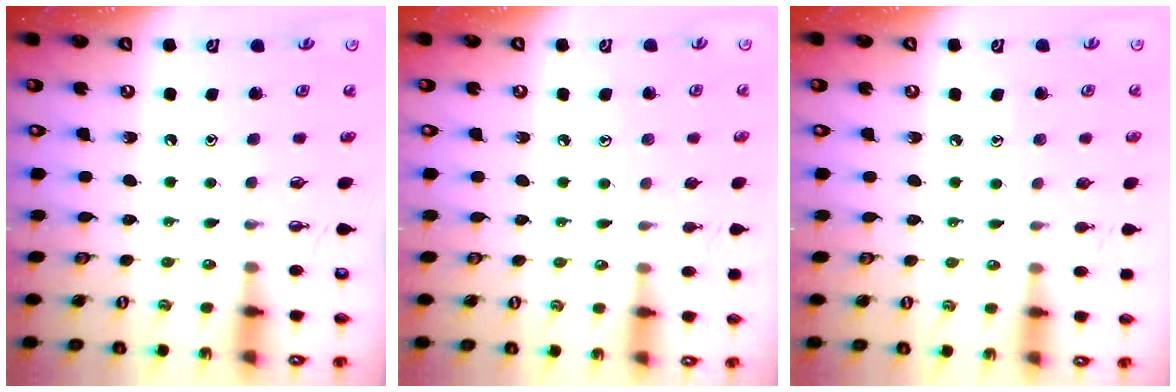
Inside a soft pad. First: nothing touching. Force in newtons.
{"total": 4.6, "press": 4.5, "slide": 0.4}
{"total": 4.5, "press": 4.5, "slide": 0.5}